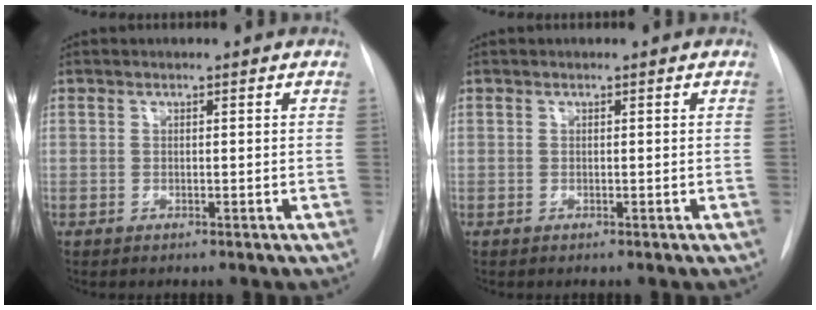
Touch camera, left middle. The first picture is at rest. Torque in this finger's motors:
{"motor_torque": [0.00, 0.00, 0.00, 0.00]}